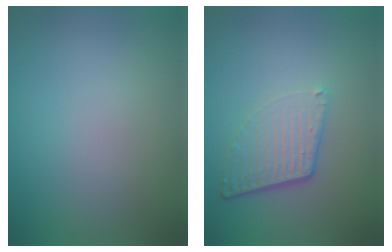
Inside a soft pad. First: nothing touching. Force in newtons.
{"total": 4.2, "press": 2.7, "slide": 3.2}